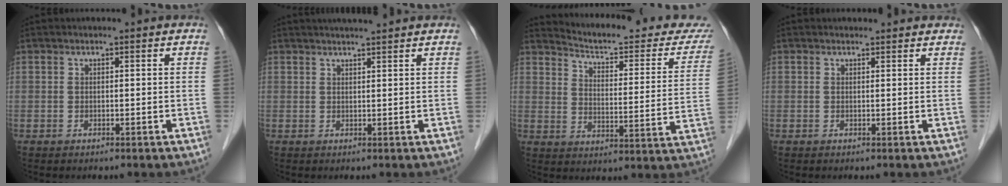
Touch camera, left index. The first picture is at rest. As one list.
[{"total": 4.7, "force": [4.2, -0.2, 2.0], "torque": [-0.028, 0.022, 0.060]}, {"total": 21.1, "force": [20.2, 2.6, 5.2], "torque": [-0.061, -0.074, 0.248]}, {"total": 3.2, "force": [2.9, 1.1, 0.6], "torque": [-0.005, 0.017, 0.026]}]